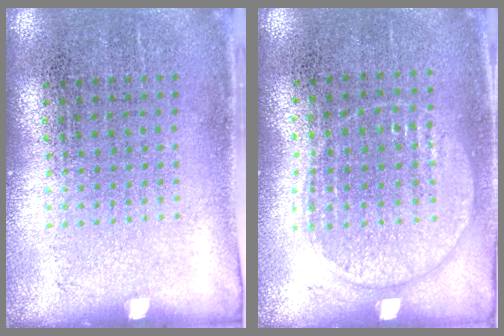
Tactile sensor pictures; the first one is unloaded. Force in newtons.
{"total": 1.0, "press": 0.9, "slide": 0.4}